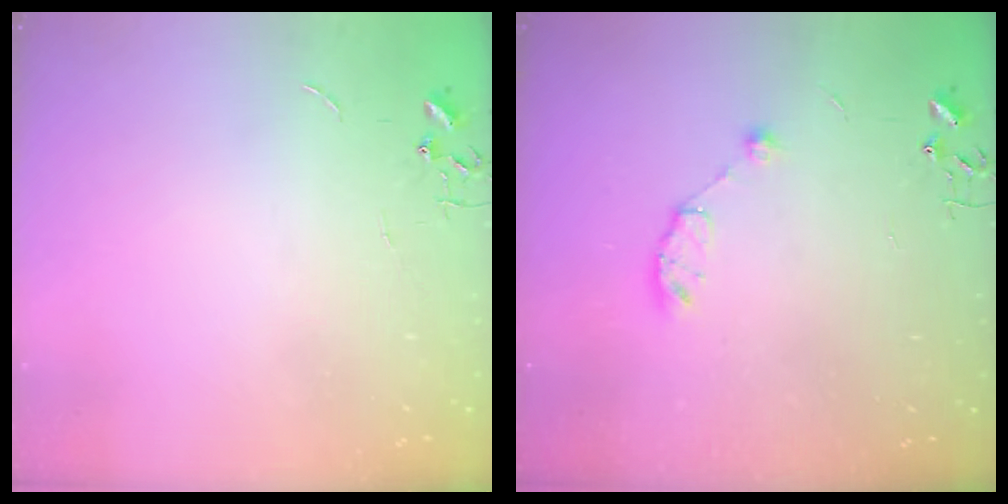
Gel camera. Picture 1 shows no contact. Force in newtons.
{"total": 8.1, "press": 8.0, "slide": 1.0}